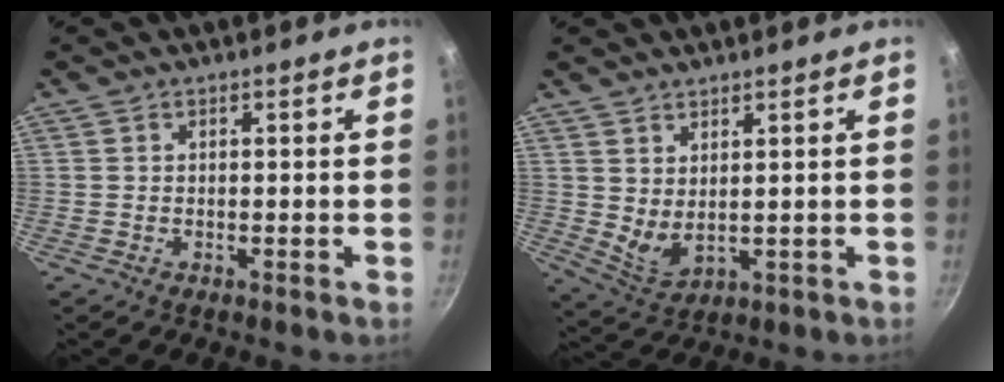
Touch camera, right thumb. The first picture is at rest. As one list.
[{"total": 4.8, "force": [2.1, 2.2, 3.7], "torque": [-0.059, -0.031, 0.048]}]